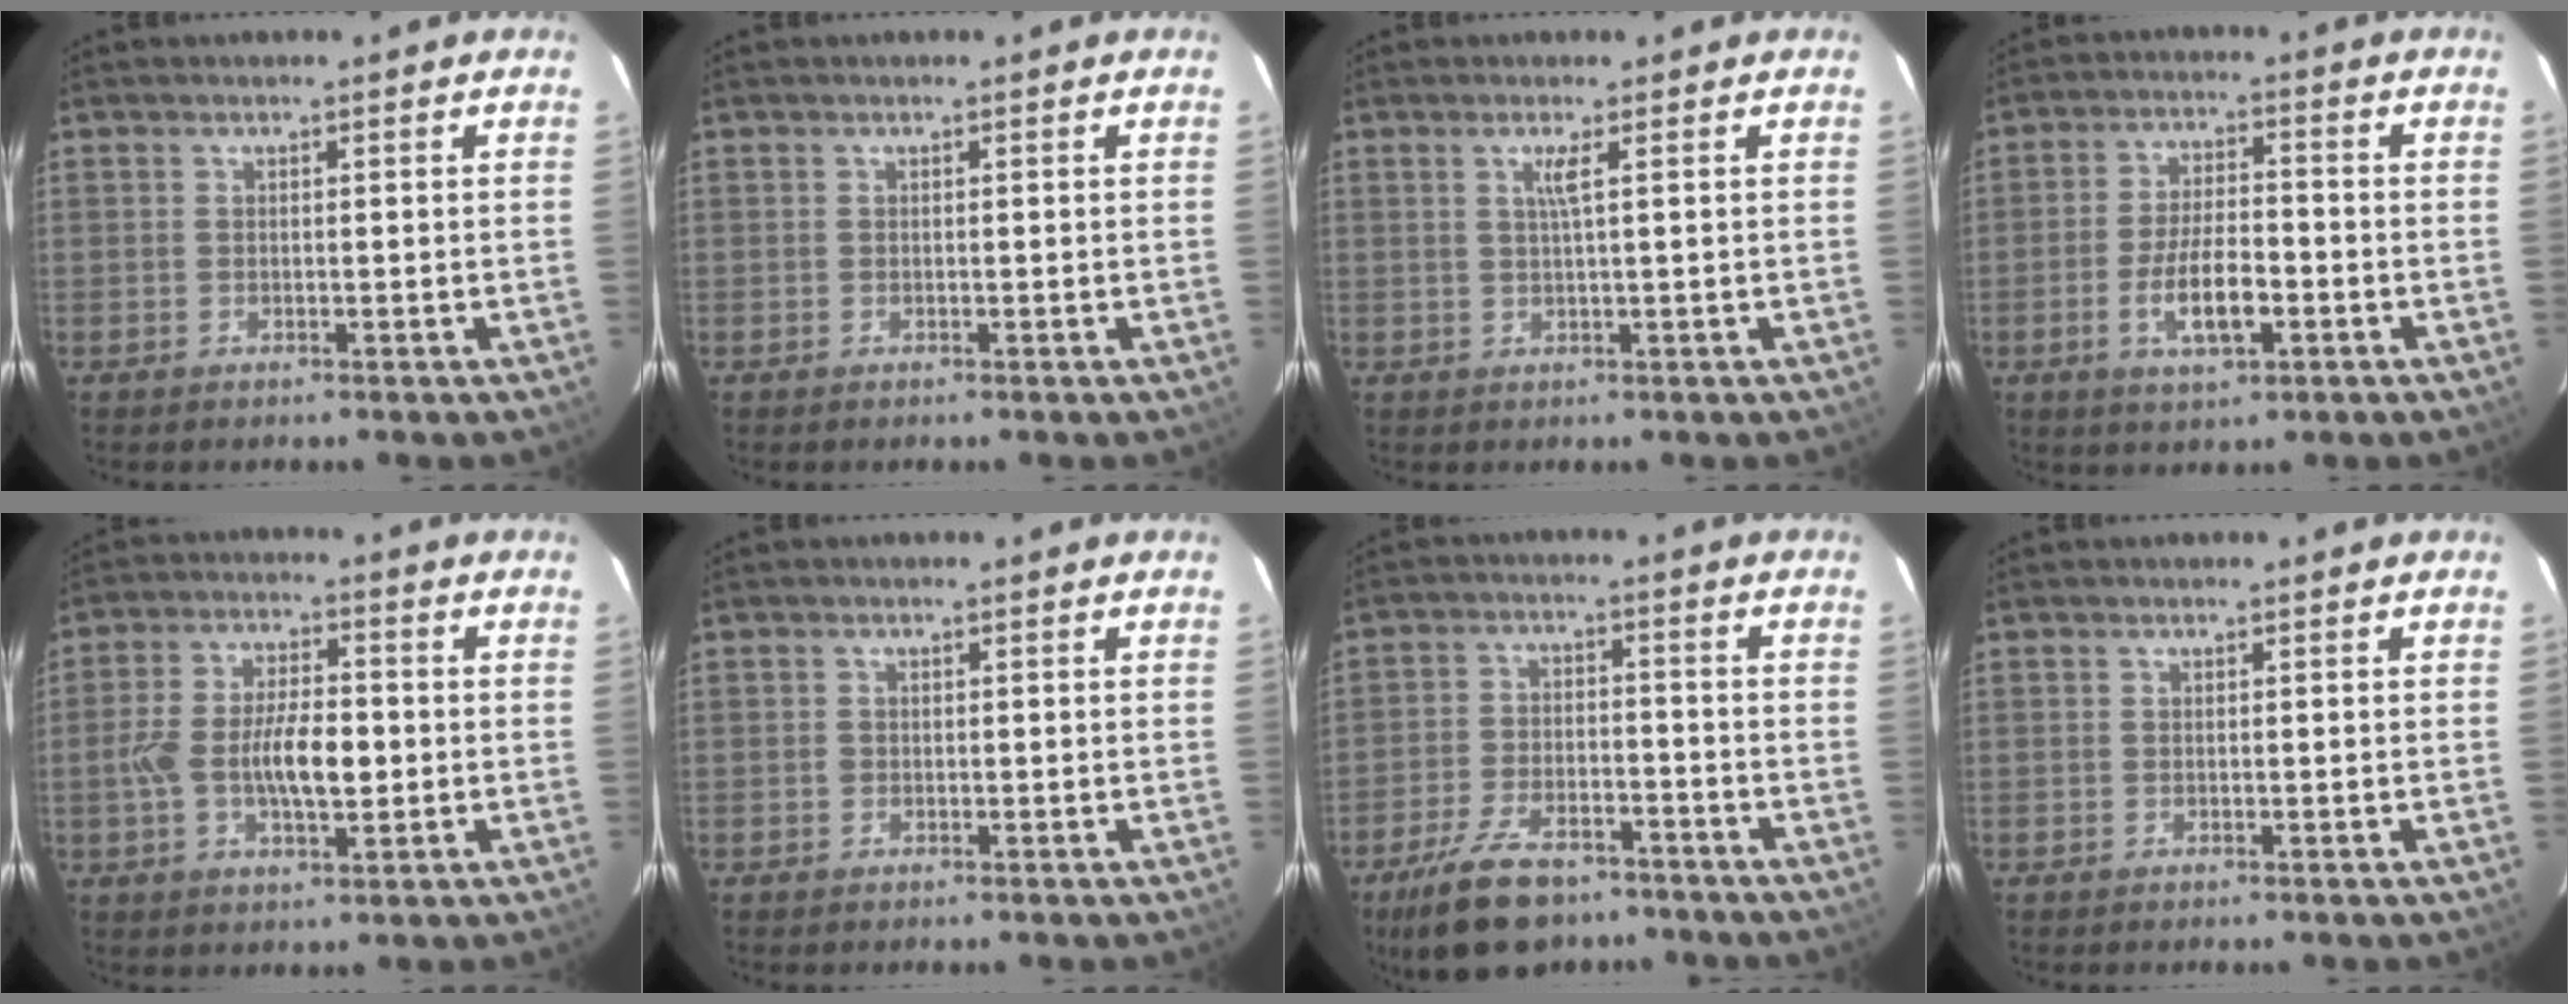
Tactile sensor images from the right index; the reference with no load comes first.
{"total": 0.0}
{"total": 1.9, "force": [0.7, -0.5, 1.8], "torque": [-0.033, -0.003, 0.015]}
{"total": 8.9, "force": [-3.2, 3.1, 7.7], "torque": [-0.152, -0.004, -0.053]}
{"total": 10.0, "force": [-1.5, 4.1, 9.0], "torque": [-0.176, 0.005, -0.026]}
{"total": 0.6, "force": [-0.1, 0.6, 0.1], "torque": [0.000, 0.001, -0.002]}
{"total": 13.6, "force": [-9.8, 6.2, 7.0], "torque": [-0.158, -0.006, -0.163]}
{"total": 0.0}